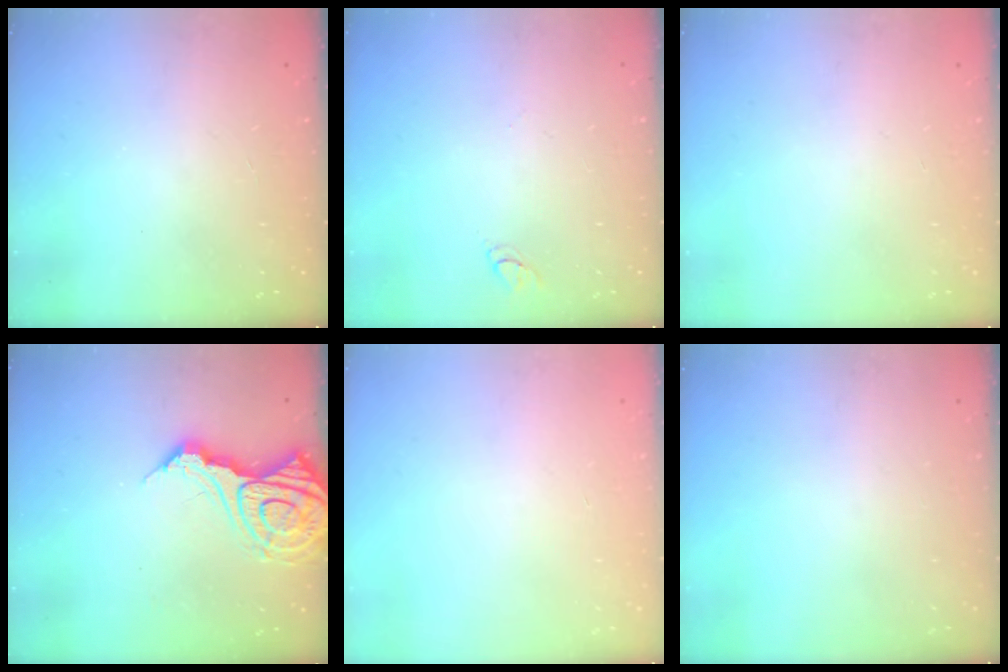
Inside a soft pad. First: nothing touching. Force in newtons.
{"total": 2.8, "press": 2.8, "slide": 0.3}
{"total": 0.0}
{"total": 16.2, "press": 16.1, "slide": 2.0}
{"total": 0.0}
{"total": 0.0}